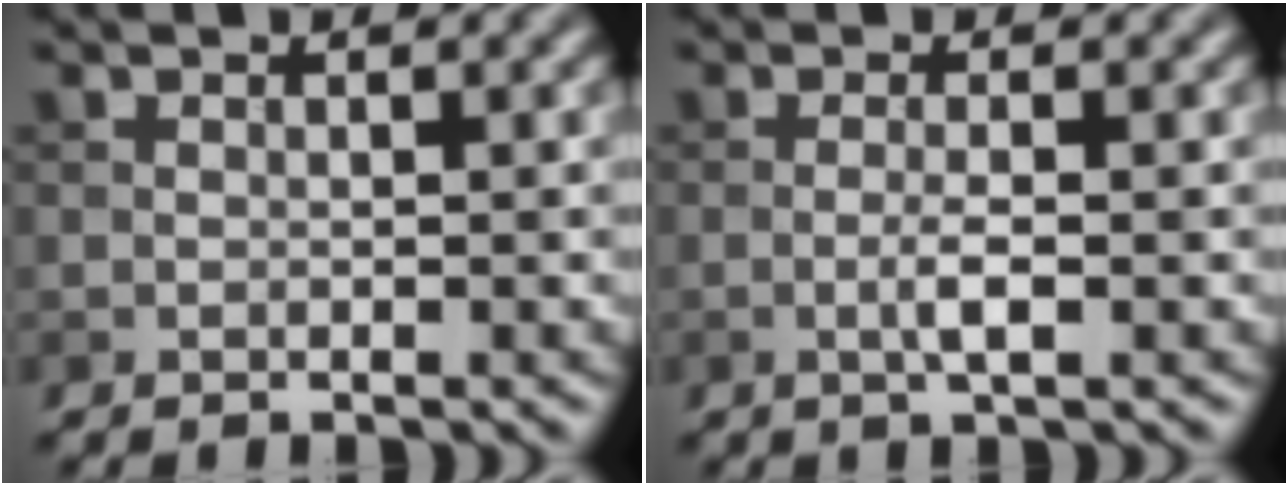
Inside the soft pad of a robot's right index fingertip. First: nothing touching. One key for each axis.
{"total": 1.8, "fx": -0.4, "fy": 0.2, "fz": 1.7, "tx": -0.036, "ty": -0.001, "tz": -0.012}